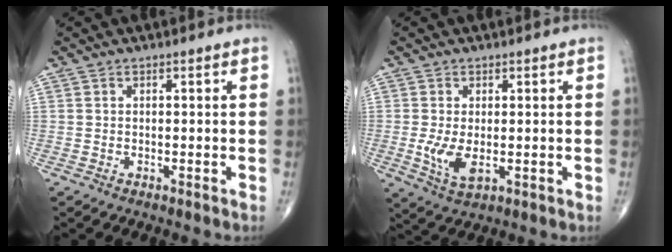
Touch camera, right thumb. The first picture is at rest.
{"total": 5.6, "force": [-0.5, 2.8, 4.8], "torque": [-0.099, -0.015, -0.002]}